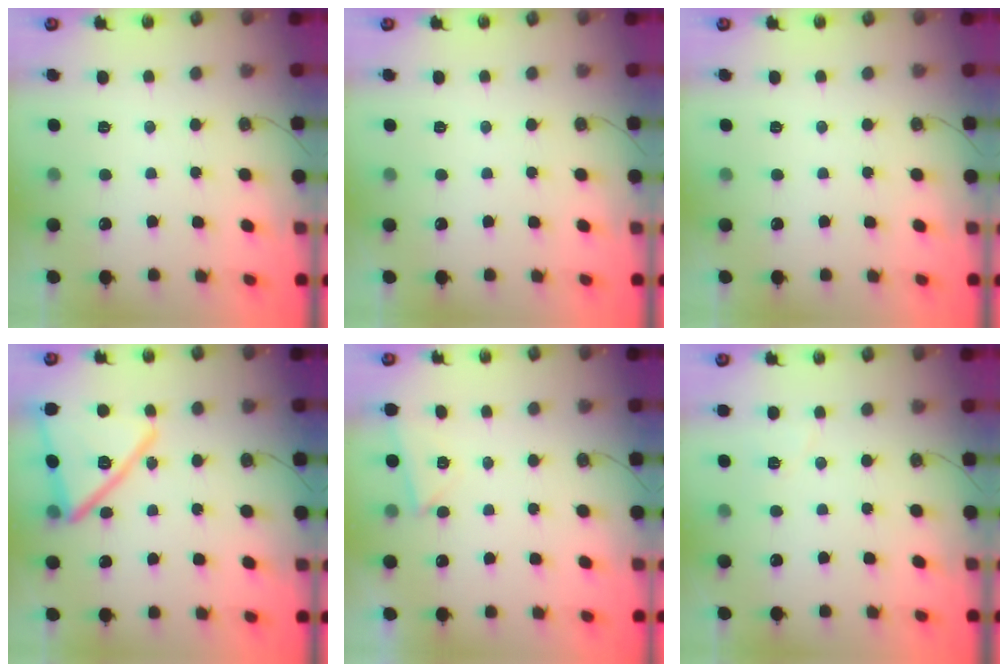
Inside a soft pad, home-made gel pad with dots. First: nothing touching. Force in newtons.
{"total": 0.0}
{"total": 0.0}
{"total": 20.6, "press": 20.5, "slide": 1.2}
{"total": 3.6, "press": 2.7, "slide": 2.4}
{"total": 5.8, "press": 5.2, "slide": 2.7}